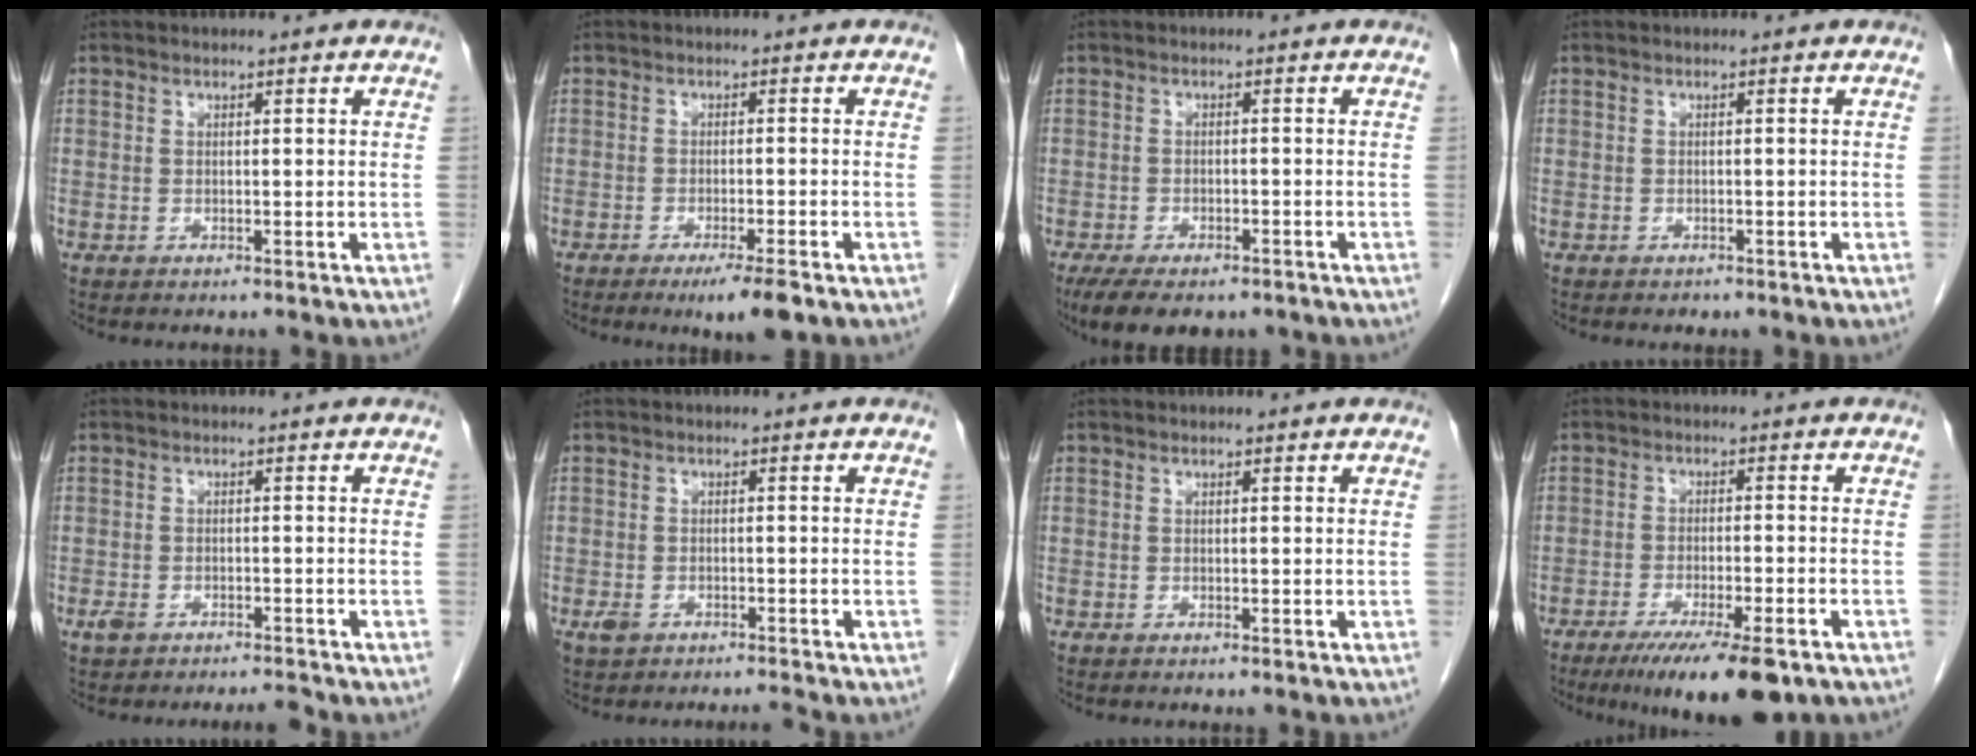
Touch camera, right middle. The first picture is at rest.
{"total": 5.1, "force": [-3.2, 0.1, 4.0], "torque": [-0.062, -0.015, -0.049]}
{"total": 9.3, "force": [-6.8, 3.8, 5.1], "torque": [-0.075, -0.008, -0.098]}
{"total": 0.7, "force": [-0.6, 0.4, 0.2], "torque": [-0.010, -0.001, -0.005]}
{"total": 2.4, "force": [-1.9, 0.6, 1.3], "torque": [-0.034, 0.000, -0.032]}
{"total": 2.2, "force": [-1.6, 0.7, 1.3], "torque": [-0.031, -0.003, -0.025]}
{"total": 0.0}
{"total": 11.7, "force": [-8.0, 1.8, 8.4], "torque": [-0.121, -0.022, -0.120]}